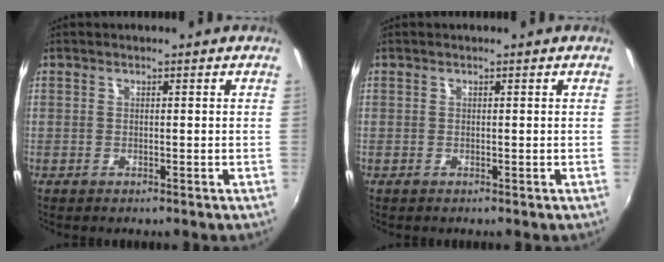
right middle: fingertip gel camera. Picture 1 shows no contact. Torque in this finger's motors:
{"motor_torque": [0.00, 0.00, 0.00, 0.00]}